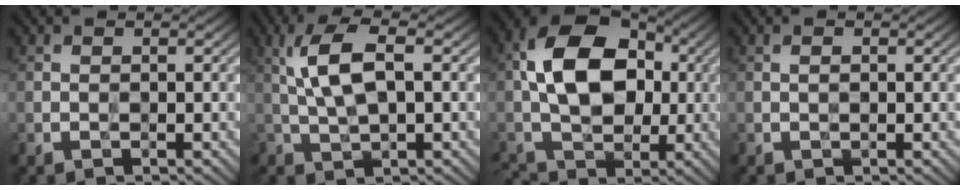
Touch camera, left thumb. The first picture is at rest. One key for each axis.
{"total": 6.2, "fx": 1.1, "fy": 2.5, "fz": 5.6, "tx": -0.127, "ty": 0.009, "tz": 0.021}
{"total": 12.8, "fx": 0.3, "fy": 8.8, "fz": 9.3, "tx": -0.181, "ty": 0.015, "tz": -0.002}
{"total": 0.7, "fx": 0.0, "fy": 0.2, "fz": 0.7, "tx": -0.013, "ty": 0.002, "tz": -0.001}